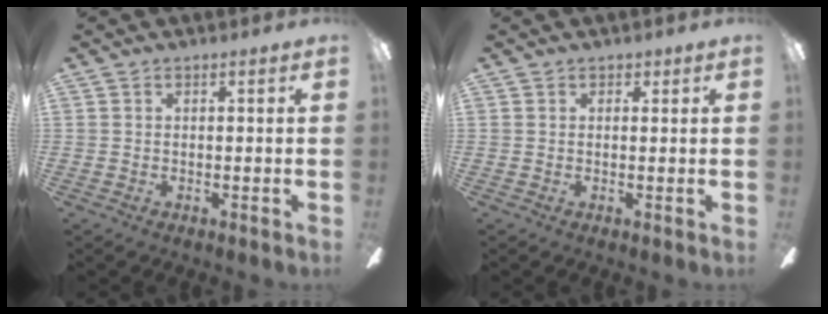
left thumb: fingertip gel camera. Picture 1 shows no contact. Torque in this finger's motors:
{"motor_torque": [-0.04, 0.12, 0.11, -0.16, 0.00]}